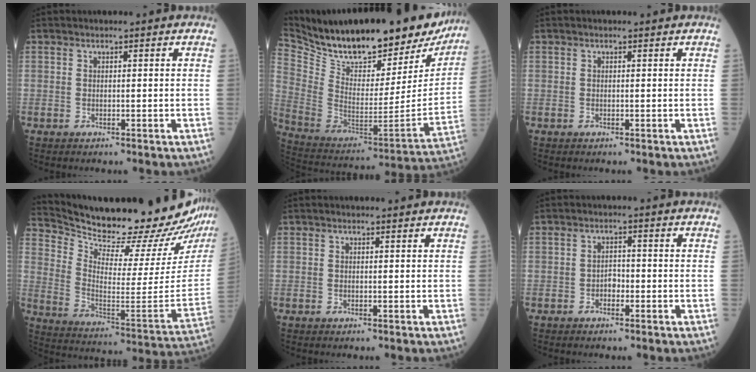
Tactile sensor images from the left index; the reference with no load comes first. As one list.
[{"total": 29.9, "force": [24.2, 9.8, 14.5], "torque": [-0.260, -0.027, 0.351]}, {"total": 0.7, "force": [0.7, 0.1, 0.2], "torque": [-0.004, 0.006, 0.009]}, {"total": 26.8, "force": [24.8, 3.1, 9.6], "torque": [-0.172, -0.124, 0.339]}, {"total": 1.3, "force": [1.2, 0.2, 0.5], "torque": [-0.007, 0.009, 0.016]}, {"total": 1.6, "force": [-0.9, 1.0, 0.9], "torque": [-0.008, 0.003, -0.019]}]